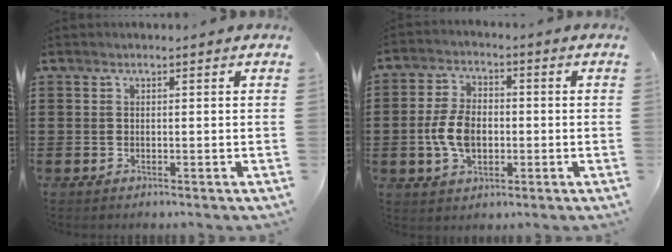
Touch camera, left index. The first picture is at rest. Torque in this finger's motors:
{"motor_torque": [0.99, 0.27, 0.52, 0.11]}